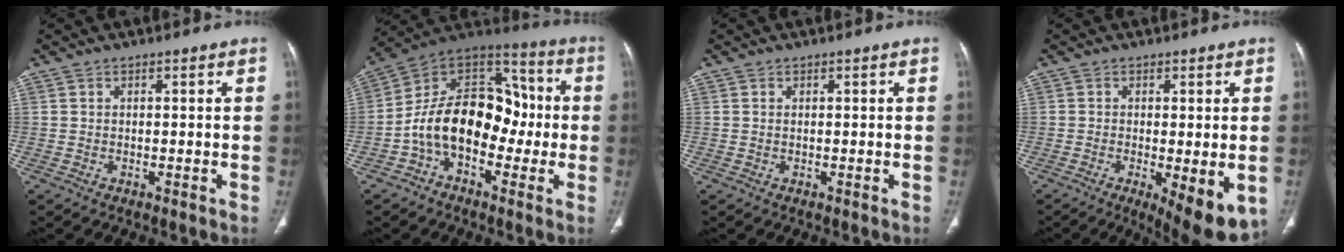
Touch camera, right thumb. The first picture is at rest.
{"total": 17.6, "force": [-3.4, 11.9, 12.6], "torque": [-0.179, 0.059, -0.067]}
{"total": 0.0}
{"total": 10.0, "force": [-3.3, 3.2, 8.9], "torque": [-0.121, -0.023, -0.043]}